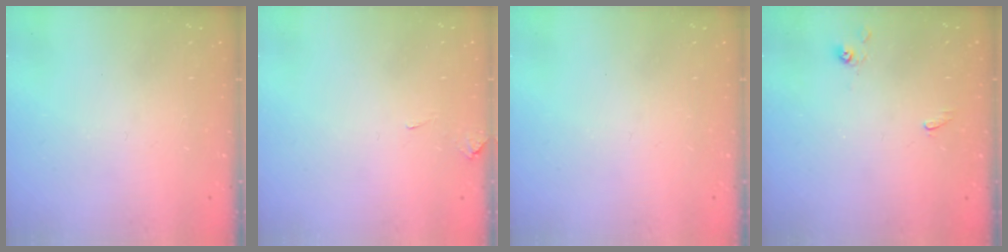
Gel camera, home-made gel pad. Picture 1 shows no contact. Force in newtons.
{"total": 1.1, "press": 1.0, "slide": 0.3}
{"total": 0.0}
{"total": 4.8, "press": 4.7, "slide": 0.2}